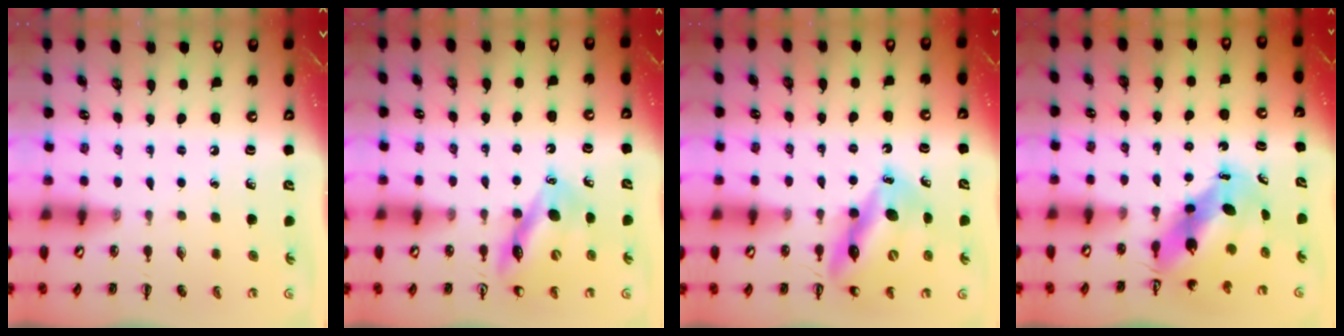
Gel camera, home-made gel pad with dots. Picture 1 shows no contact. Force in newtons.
{"total": 11.0, "press": 10.4, "slide": 3.5}
{"total": 14.2, "press": 13.6, "slide": 4.3}
{"total": 8.8, "press": 8.5, "slide": 2.4}